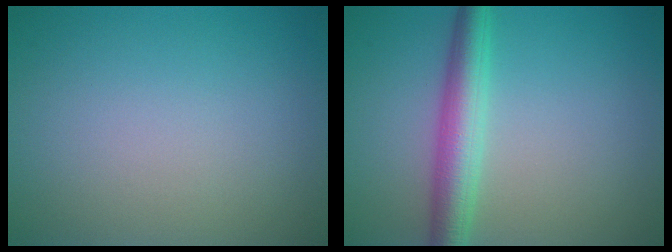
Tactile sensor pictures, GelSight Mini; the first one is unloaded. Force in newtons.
{"total": 4.4, "press": 4.4, "slide": 0.1}